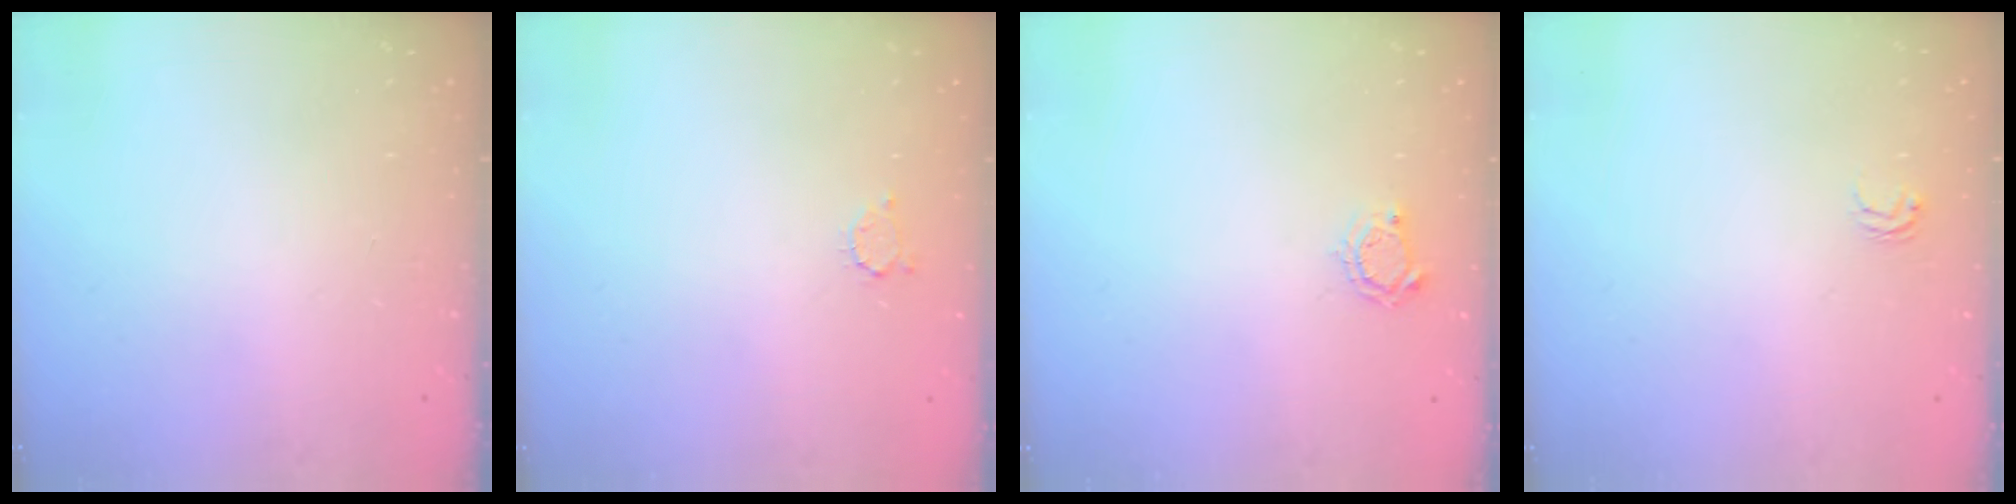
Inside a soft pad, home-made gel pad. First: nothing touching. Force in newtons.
{"total": 2.7, "press": 2.7, "slide": 0.3}
{"total": 4.1, "press": 4.0, "slide": 0.4}
{"total": 2.1, "press": 2.1, "slide": 0.2}